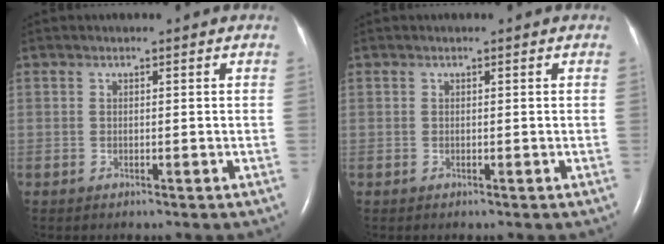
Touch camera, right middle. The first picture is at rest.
{"total": 0.0}